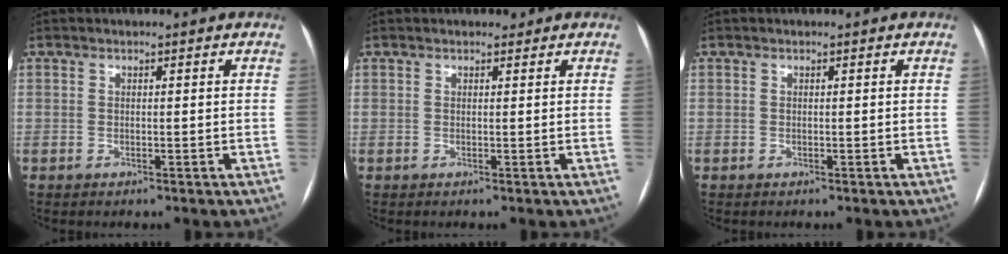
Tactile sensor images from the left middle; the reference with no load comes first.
{"total": 1.3, "force": [1.0, 0.6, 0.5], "torque": [-0.011, 0.009, 0.012]}
{"total": 0.0}